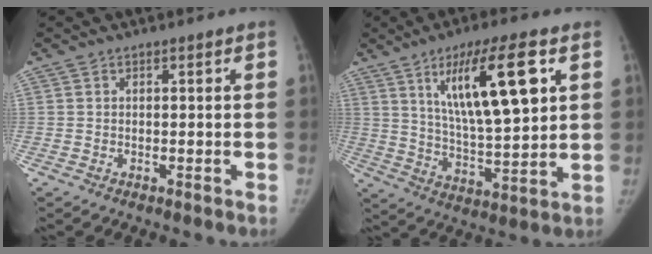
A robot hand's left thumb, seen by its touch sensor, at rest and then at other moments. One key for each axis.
{"total": 17.5, "fx": 6.7, "fy": 4.5, "fz": 15.6, "tx": -0.250, "ty": -0.027, "tz": 0.120}